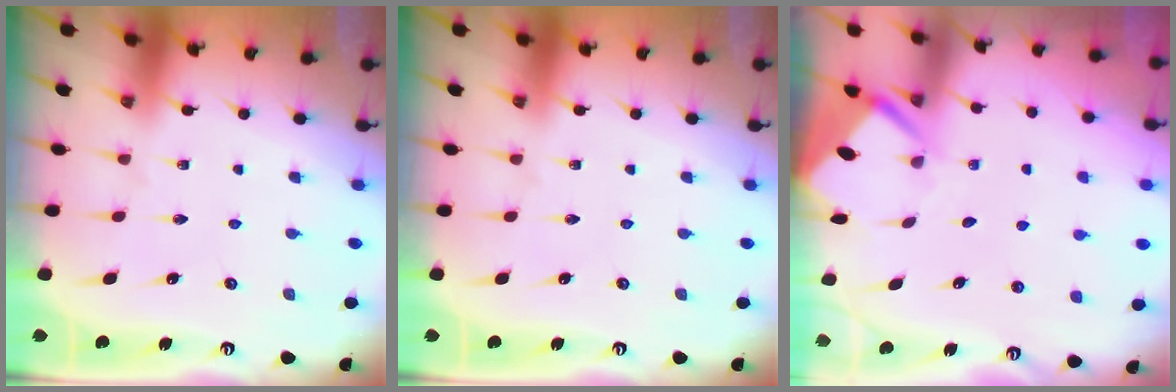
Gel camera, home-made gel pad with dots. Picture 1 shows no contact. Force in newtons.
{"total": 0.0}
{"total": 3.8, "press": 3.8, "slide": 0.3}